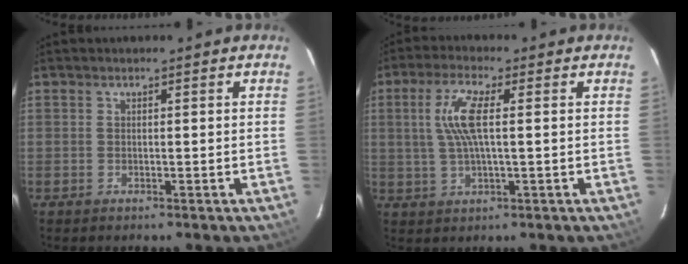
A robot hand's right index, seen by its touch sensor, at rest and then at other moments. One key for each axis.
{"total": 7.5, "fx": 1.1, "fy": 1.6, "fz": 7.3, "tx": -0.149, "ty": 0.006, "tz": 0.025}